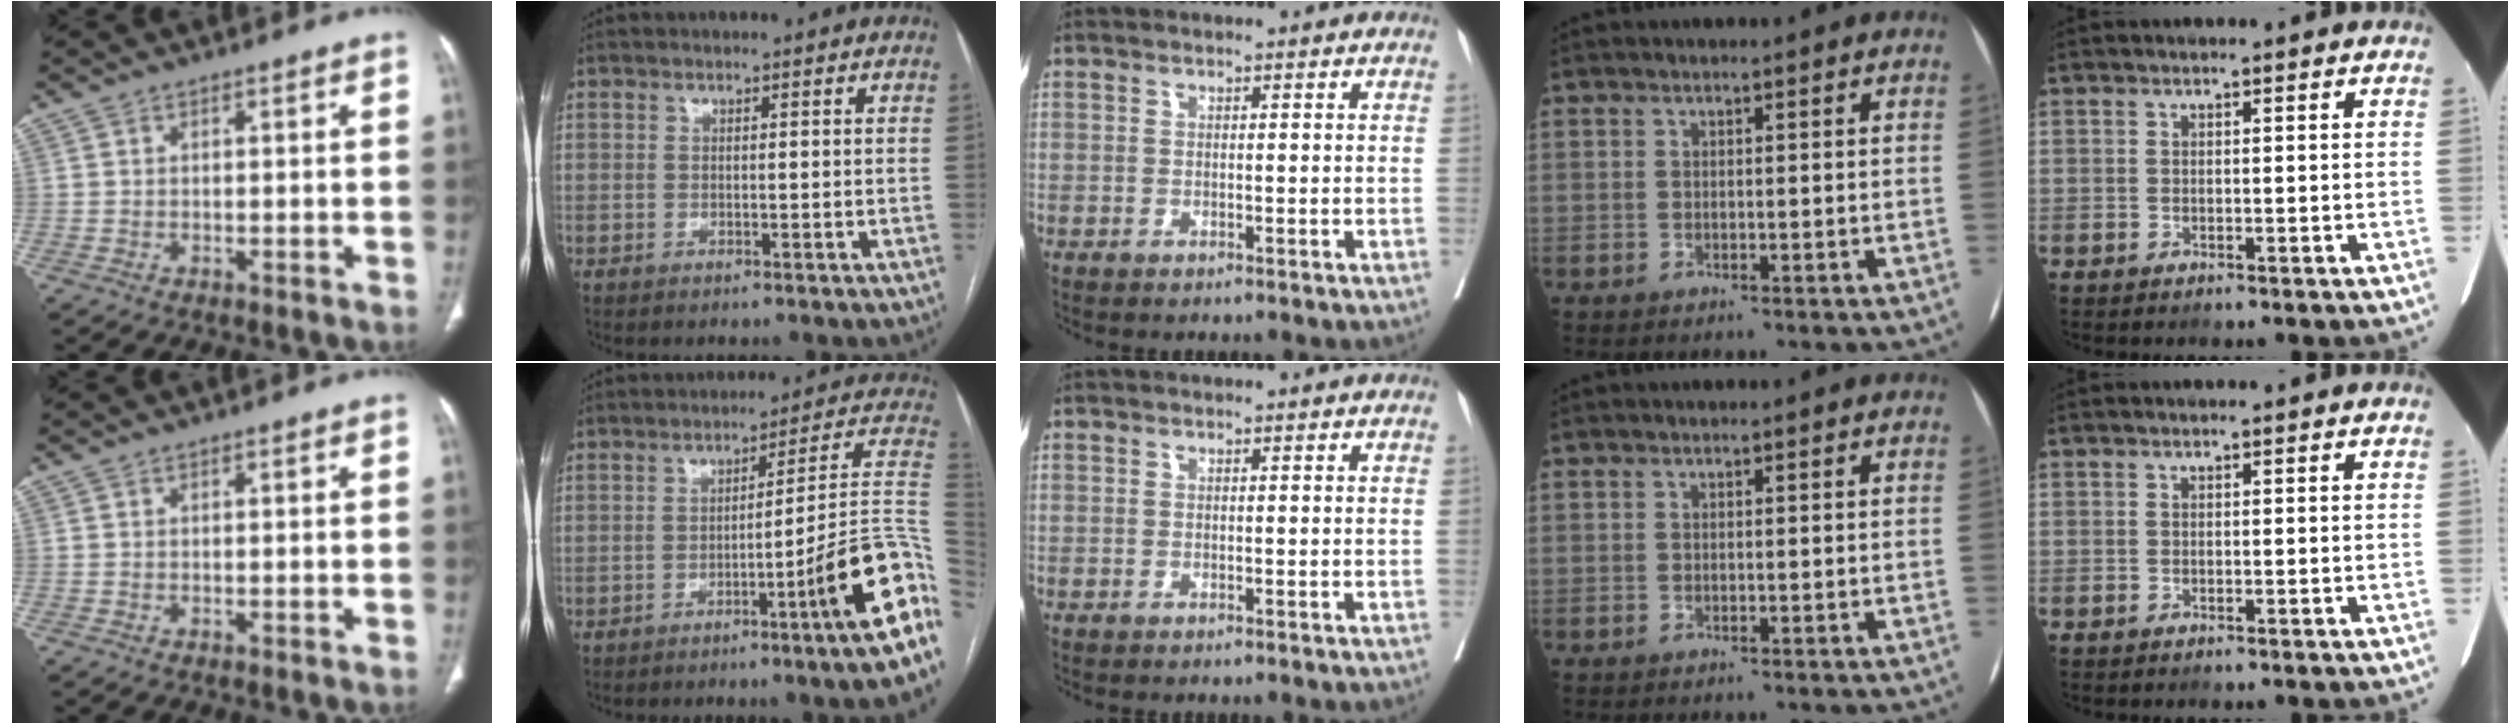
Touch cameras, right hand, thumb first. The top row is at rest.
{"index": {"total": 16.3, "force": [-6.1, -0.7, 15.0], "torque": [-0.127, 0.009, -0.086]}}